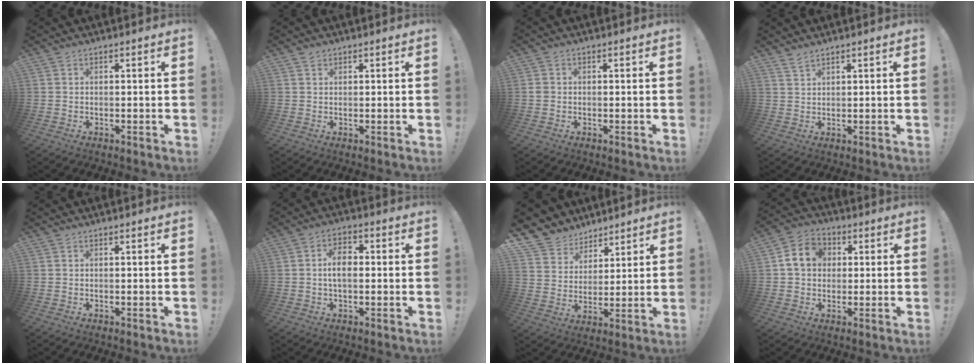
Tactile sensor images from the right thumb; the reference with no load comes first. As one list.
[{"total": 1.1, "force": [0.9, 0.6, 0.1], "torque": [0.004, -0.003, 0.017]}, {"total": 1.2, "force": [-0.2, 1.1, 0.4], "torque": [-0.006, 0.004, -0.003]}, {"total": 2.4, "force": [2.1, 0.4, 0.9], "torque": [-0.015, -0.015, 0.039]}, {"total": 0.0}, {"total": 6.8, "force": [0.0, 3.9, 5.6], "torque": [-0.080, 0.008, -0.002]}, {"total": 9.5, "force": [6.6, 6.7, 1.0], "torque": [-0.026, -0.054, 0.136]}, {"total": 9.4, "force": [1.9, 7.9, 4.8], "torque": [-0.071, 0.012, 0.040]}]